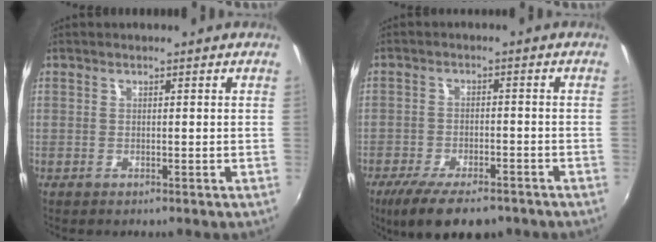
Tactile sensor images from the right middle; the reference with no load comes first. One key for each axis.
{"total": 11.9, "fx": -8.9, "fy": 3.7, "fz": 7.1, "tx": -0.153, "ty": -0.038, "tz": -0.145}